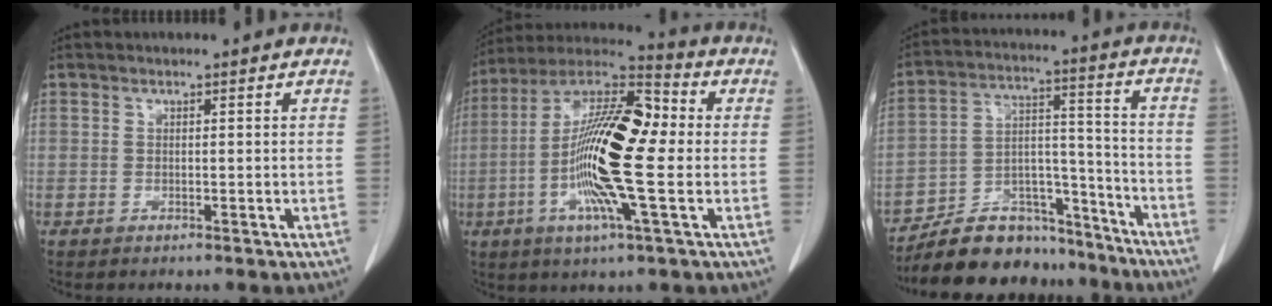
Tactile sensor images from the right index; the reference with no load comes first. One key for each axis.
{"total": 19.0, "fx": -1.1, "fy": 3.2, "fz": 18.8, "tx": -0.357, "ty": 0.014, "tz": -0.033}
{"total": 16.1, "fx": -14.2, "fy": 6.2, "fz": 4.3, "tx": -0.067, "ty": 0.045, "tz": -0.231}